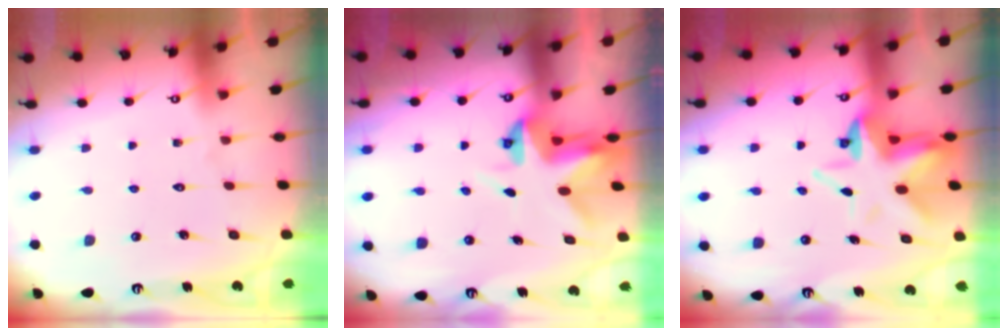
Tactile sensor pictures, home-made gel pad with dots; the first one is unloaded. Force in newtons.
{"total": 4.4, "press": 4.3, "slide": 0.3}
{"total": 7.9, "press": 7.7, "slide": 1.7}